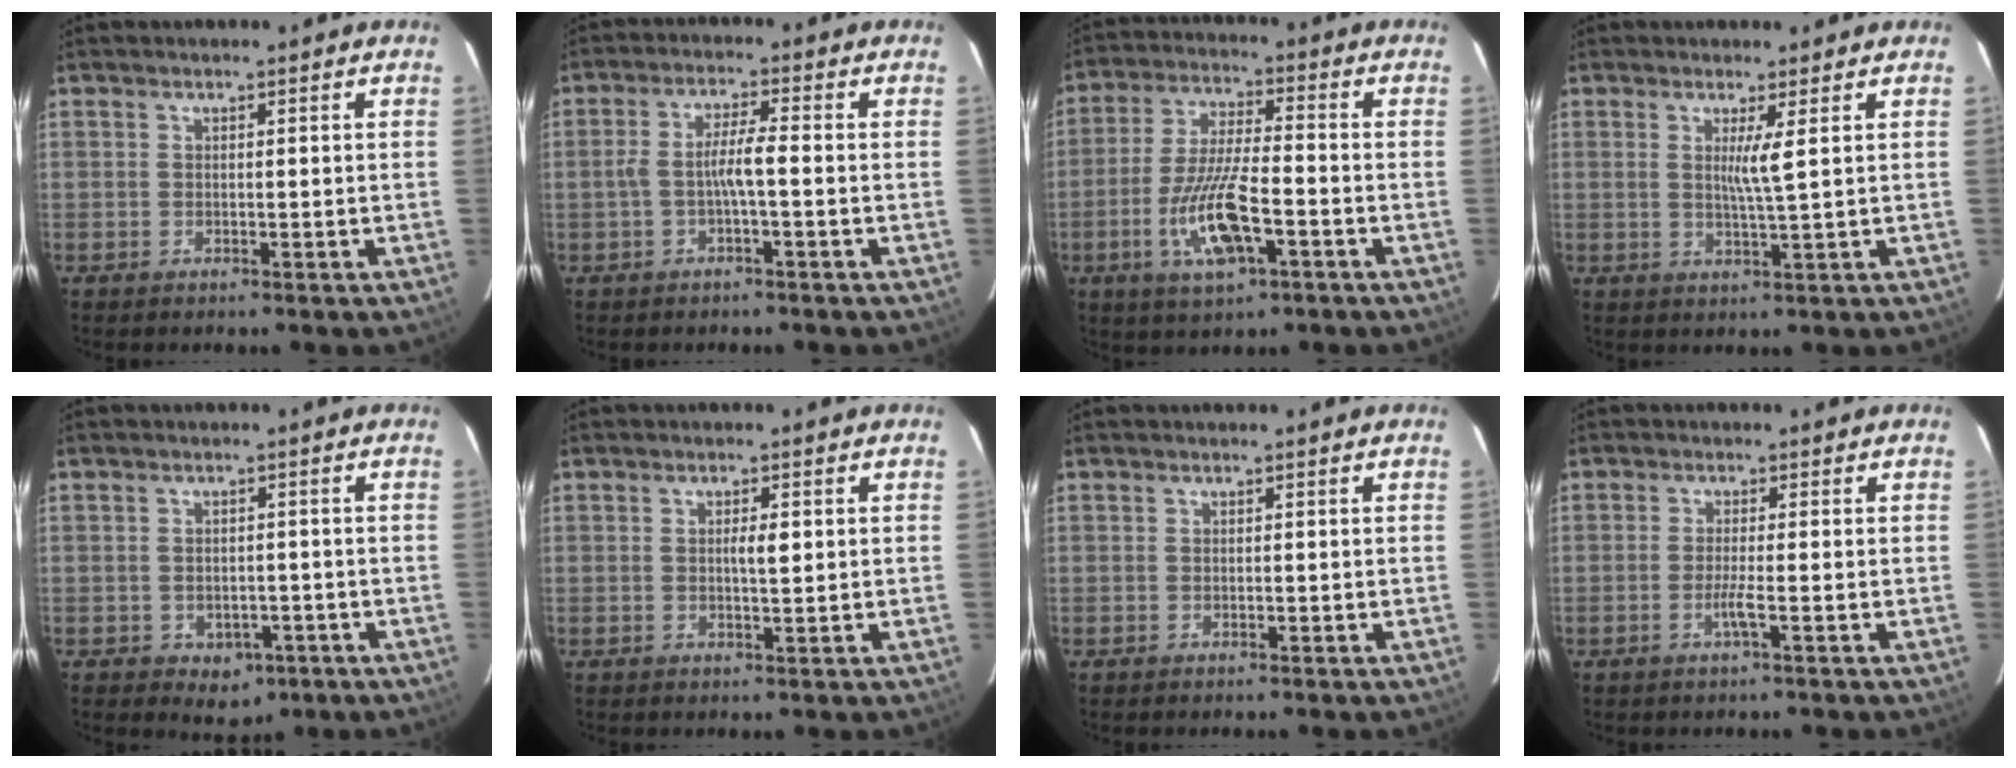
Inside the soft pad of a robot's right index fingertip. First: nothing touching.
{"total": 4.5, "force": [-0.9, 0.4, 4.4], "torque": [-0.086, 0.012, -0.014]}
{"total": 11.3, "force": [-4.1, 2.5, 10.2], "torque": [-0.205, -0.008, -0.073]}
{"total": 3.2, "force": [0.9, -0.7, 3.0], "torque": [-0.058, -0.010, 0.016]}
{"total": 3.9, "force": [-1.9, 2.9, 1.9], "torque": [-0.019, 0.004, -0.012]}
{"total": 2.2, "force": [0.3, 0.4, 2.1], "torque": [-0.038, 0.001, 0.005]}
{"total": 0.0}
{"total": 2.2, "force": [-0.8, -0.3, 2.0], "torque": [-0.042, -0.003, -0.018]}